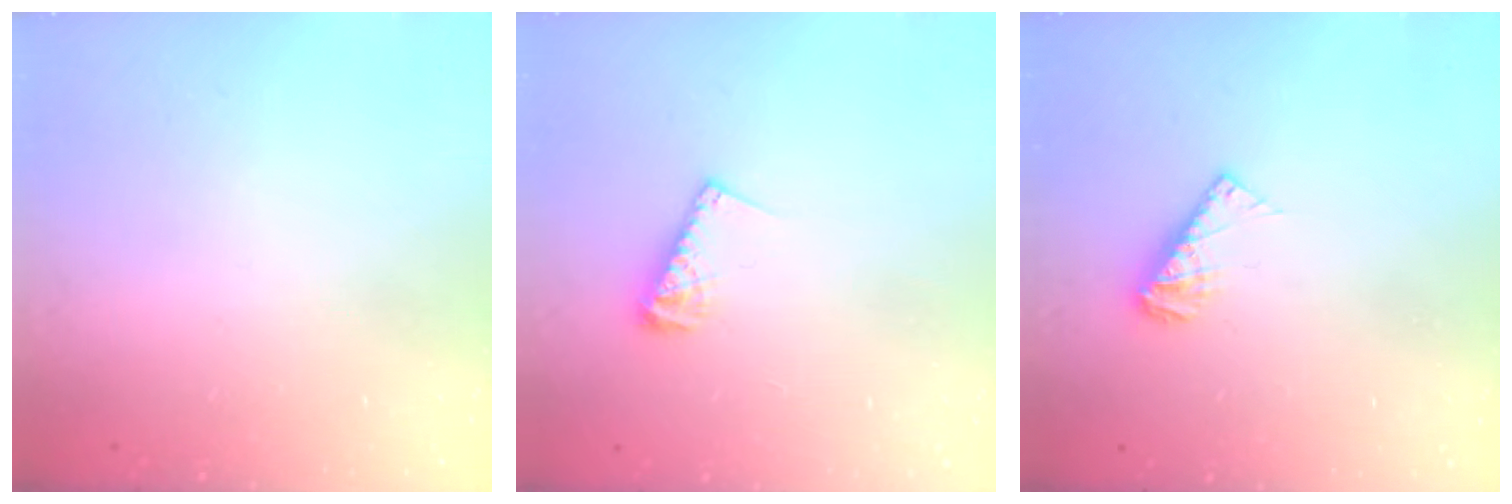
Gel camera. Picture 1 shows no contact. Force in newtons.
{"total": 7.3, "press": 7.3, "slide": 0.4}
{"total": 6.5, "press": 6.5, "slide": 0.5}